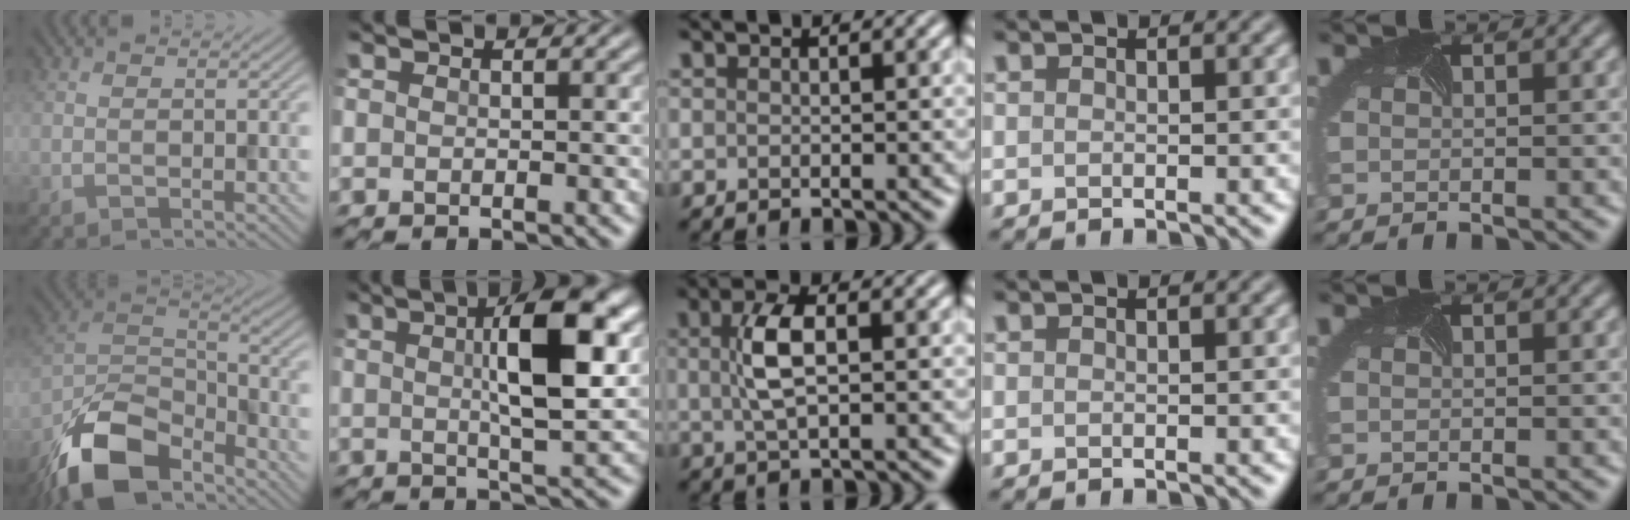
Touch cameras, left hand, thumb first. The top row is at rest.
{"thumb": {"total": 13.5, "force": [-9.5, 5.8, 7.7], "torque": [-0.162, -0.010, -0.193]}, "index": {"total": 7.2, "force": [1.8, 1.5, 6.8], "torque": [-0.114, 0.015, 0.026]}, "middle": {"total": 4.0, "force": [0.6, 1.6, 3.6], "torque": [-0.083, 0.008, 0.009]}}